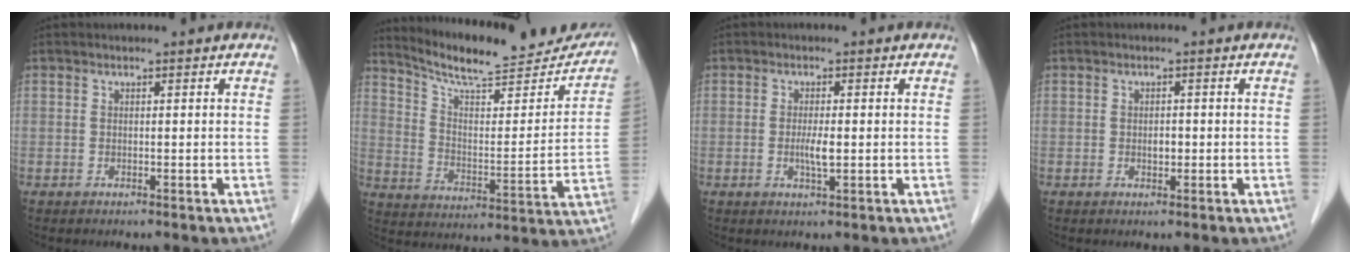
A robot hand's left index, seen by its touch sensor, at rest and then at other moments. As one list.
[{"total": 21.1, "force": [19.6, 3.8, 6.9], "torque": [-0.099, -0.033, 0.271]}, {"total": 2.4, "force": [-0.2, 0.3, 2.4], "torque": [-0.049, -0.003, -0.004]}, {"total": 1.2, "force": [-0.1, 0.8, 0.9], "torque": [-0.017, 0.001, -0.001]}]